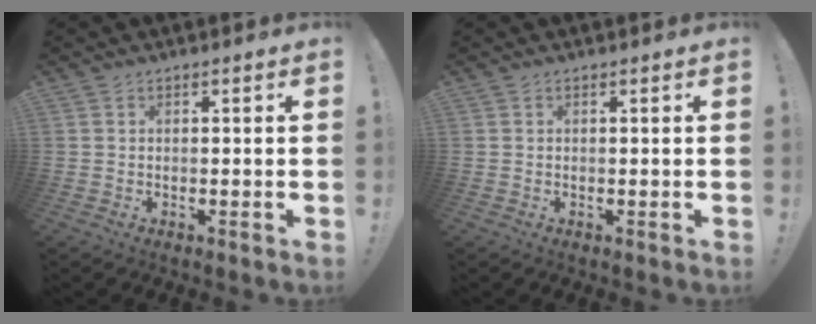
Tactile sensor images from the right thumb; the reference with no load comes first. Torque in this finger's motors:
{"motor_torque": [0.20, 0.06, 0.13, -0.02, -0.10]}